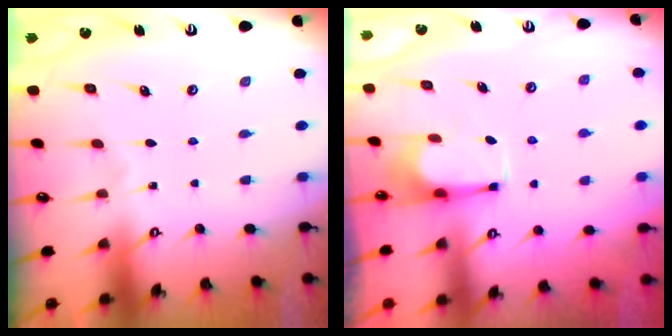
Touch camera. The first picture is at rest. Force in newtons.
{"total": 2.9, "press": 2.9, "slide": 0.5}